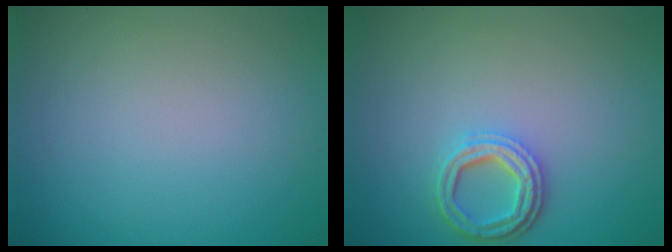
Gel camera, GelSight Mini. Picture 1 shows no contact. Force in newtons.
{"total": 3.3, "press": 2.7, "slide": 1.9}